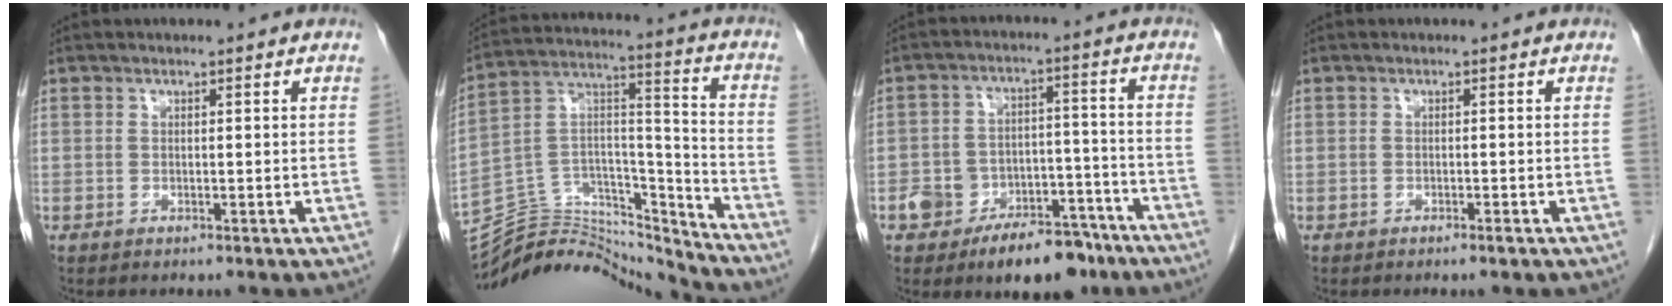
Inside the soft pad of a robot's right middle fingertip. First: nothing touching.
{"total": 17.8, "force": [-17.3, 3.2, 2.1], "torque": [-0.026, 0.067, -0.289]}
{"total": 11.5, "force": [-7.8, 5.8, 6.2], "torque": [-0.083, 0.027, -0.114]}
{"total": 0.8, "force": [-0.6, 0.0, 0.6], "torque": [-0.012, -0.001, -0.010]}